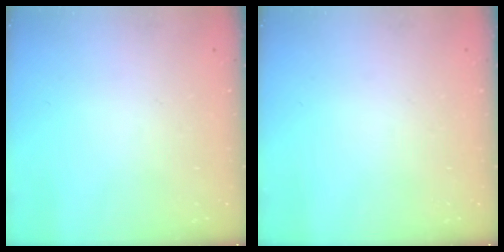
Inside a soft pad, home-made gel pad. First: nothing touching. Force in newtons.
{"total": 0.0}